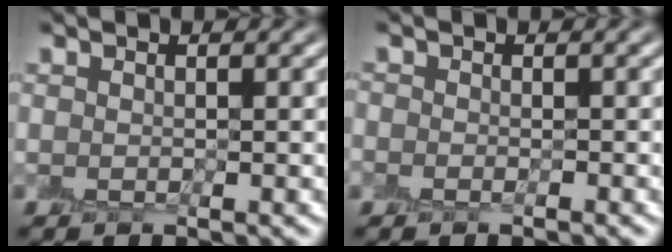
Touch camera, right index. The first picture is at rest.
{"total": 0.7, "force": [-0.6, 0.2, -0.2], "torque": [0.006, 0.002, -0.011]}